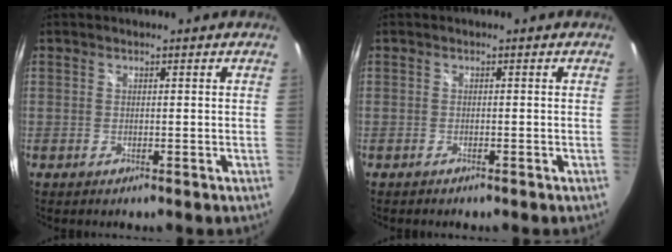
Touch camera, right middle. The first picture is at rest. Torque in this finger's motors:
{"motor_torque": [-0.33, 0.01, -0.05, 0.00]}